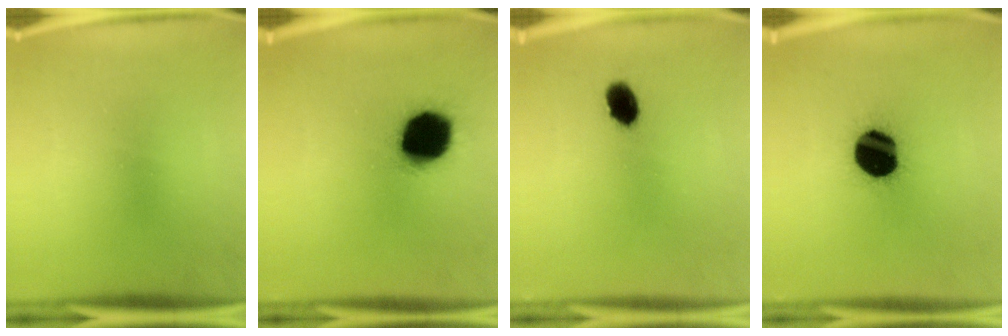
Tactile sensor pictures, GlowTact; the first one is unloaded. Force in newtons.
{"total": 17.1}
{"total": 5.0}
{"total": 19.9}